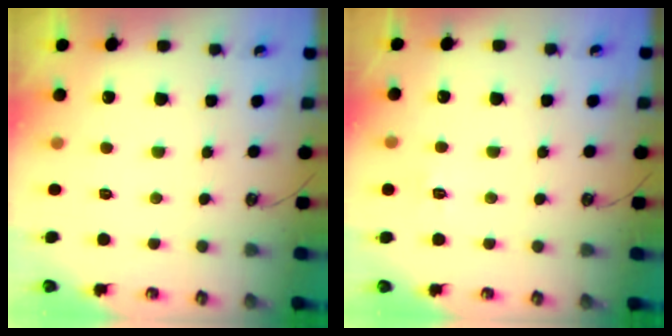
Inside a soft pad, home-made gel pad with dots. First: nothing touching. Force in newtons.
{"total": 4.7, "press": 4.6, "slide": 0.7}